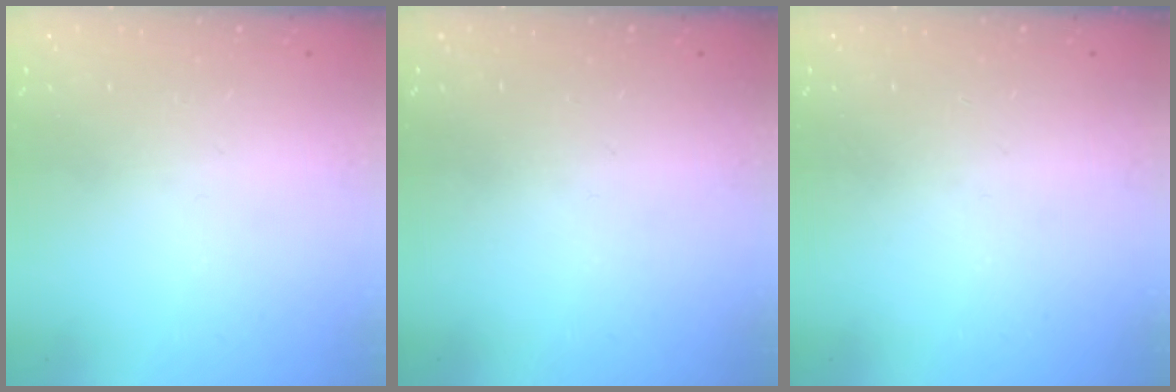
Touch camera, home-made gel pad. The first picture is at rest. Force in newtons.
{"total": 0.0}
{"total": 0.0}